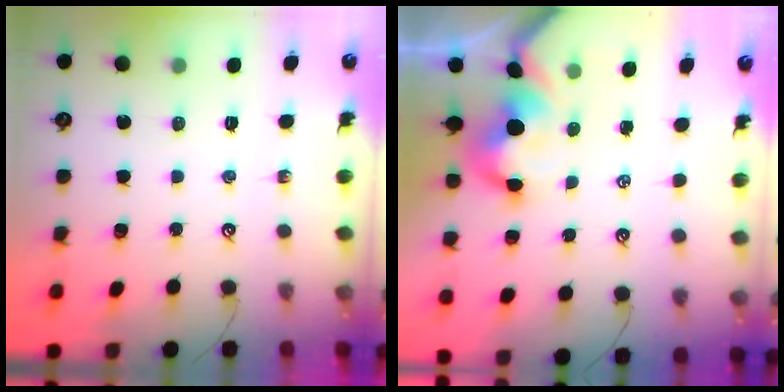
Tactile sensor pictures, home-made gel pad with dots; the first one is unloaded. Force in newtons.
{"total": 3.3, "press": 3.2, "slide": 1.0}